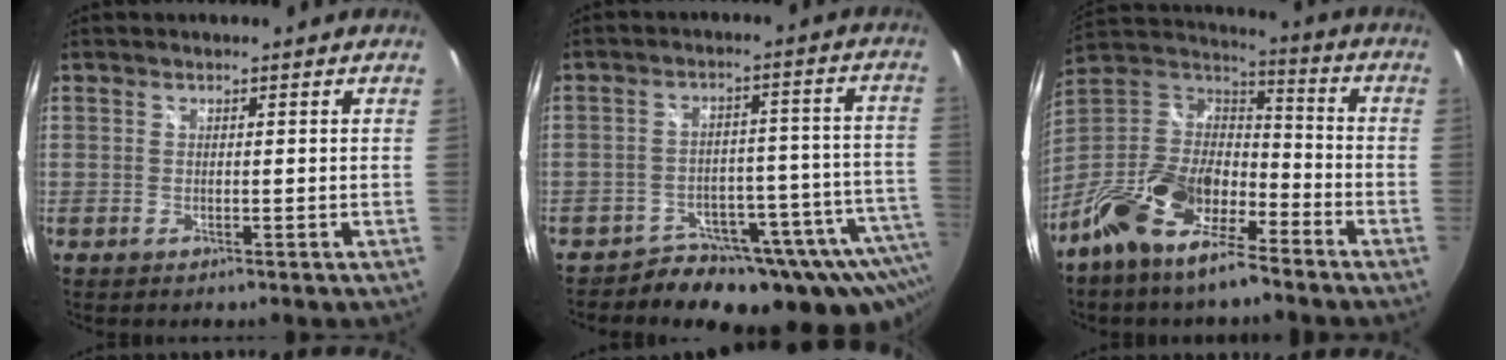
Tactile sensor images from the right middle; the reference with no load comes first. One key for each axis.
{"total": 20.0, "fx": -15.4, "fy": 9.5, "fz": 8.6, "tx": -0.093, "ty": 0.007, "tz": -0.202}
{"total": 19.0, "fx": -12.0, "fy": 8.2, "fz": 12.3, "tx": -0.250, "ty": -0.007, "tz": -0.227}